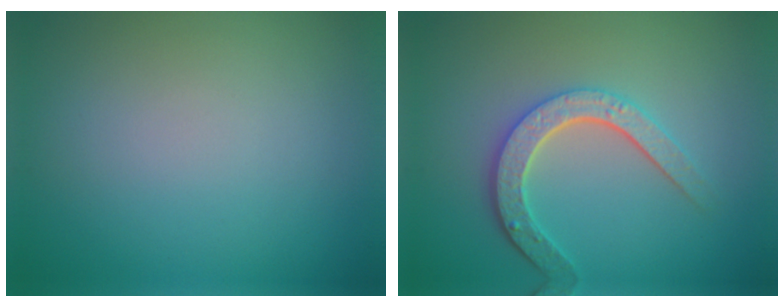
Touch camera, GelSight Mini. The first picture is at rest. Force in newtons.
{"total": 4.3, "press": 3.3, "slide": 2.7}